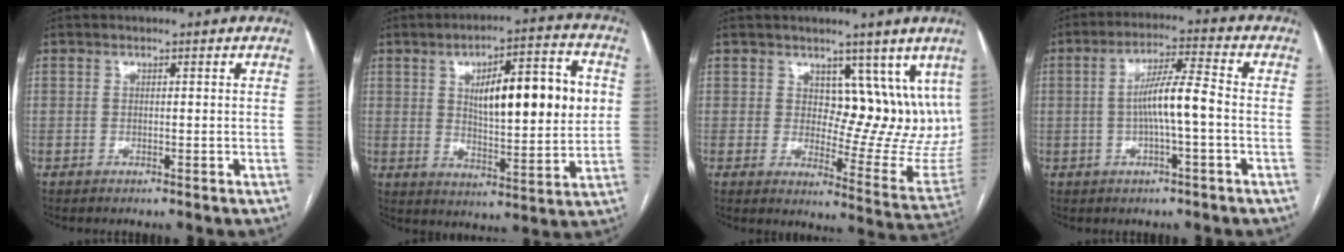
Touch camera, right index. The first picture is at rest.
{"total": 16.5, "force": [3.3, 4.3, 15.6], "torque": [-0.231, 0.020, 0.055]}
{"total": 12.0, "force": [6.5, 6.4, 7.8], "torque": [-0.079, -0.016, 0.093]}
{"total": 7.4, "force": [-0.8, 0.5, 7.3], "torque": [-0.133, 0.015, -0.016]}